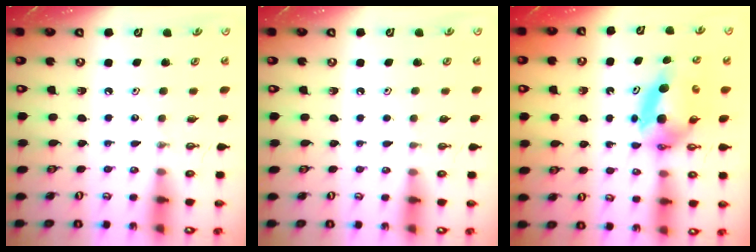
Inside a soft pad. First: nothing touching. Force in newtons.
{"total": 0.9, "press": 0.1, "slide": 0.9}
{"total": 5.1, "press": 5.1, "slide": 0.7}